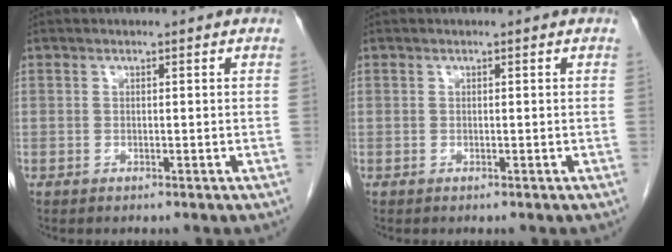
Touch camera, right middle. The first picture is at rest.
{"total": 0.0}